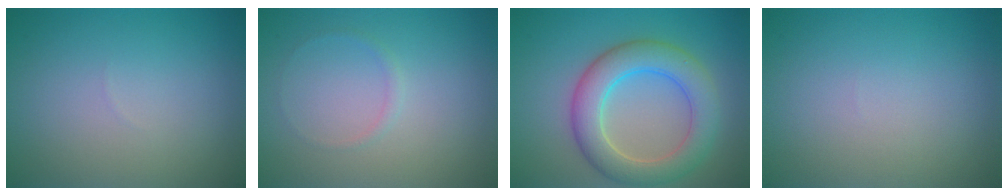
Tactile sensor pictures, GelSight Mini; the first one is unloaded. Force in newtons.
{"total": 0.7, "press": 0.7, "slide": 0.1}
{"total": 6.2, "press": 6.2, "slide": 0.3}
{"total": 0.0}